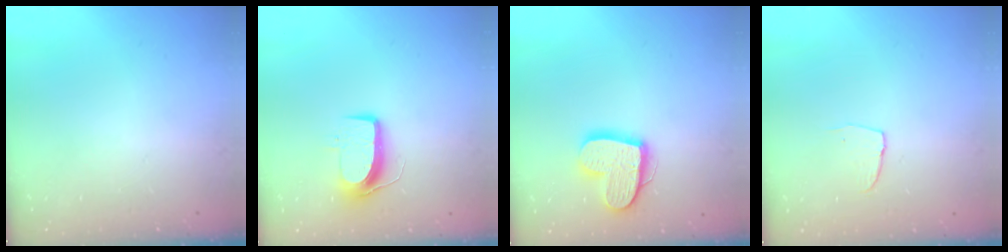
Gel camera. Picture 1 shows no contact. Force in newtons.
{"total": 9.9, "press": 9.8, "slide": 1.1}
{"total": 15.0, "press": 15.0, "slide": 1.1}
{"total": 4.3, "press": 4.3, "slide": 0.3}